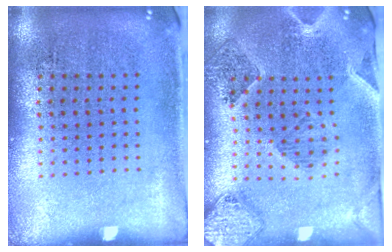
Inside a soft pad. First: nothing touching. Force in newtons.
{"total": 1.6, "press": 1.6, "slide": 0.3}